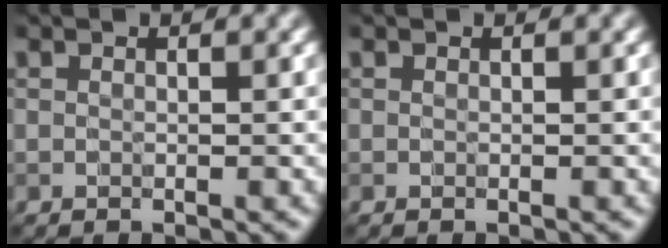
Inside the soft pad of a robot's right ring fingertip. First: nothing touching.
{"total": 0.0}